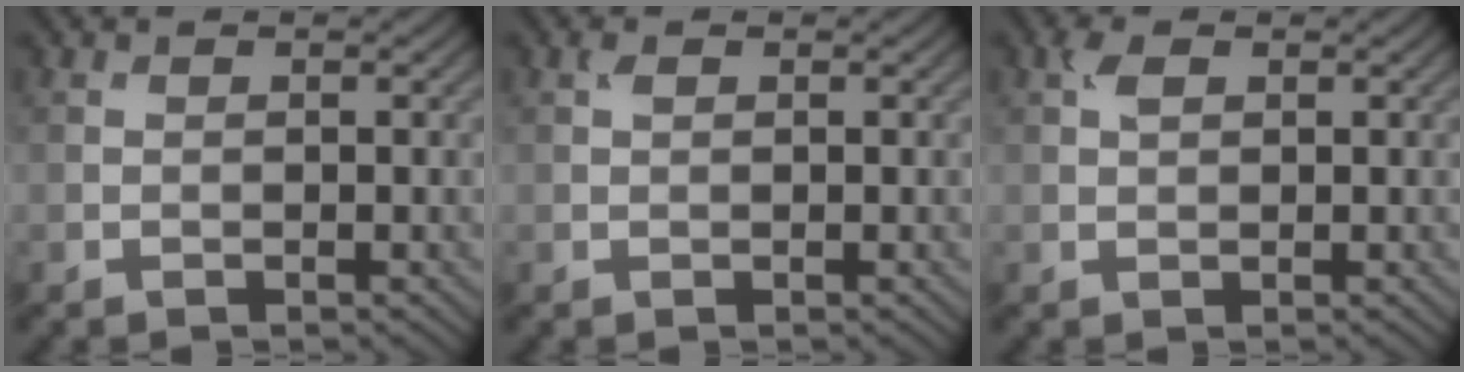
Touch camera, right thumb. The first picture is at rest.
{"total": 0.7, "force": [0.4, 0.4, 0.5], "torque": [-0.013, 0.001, 0.007]}
{"total": 1.7, "force": [0.8, 1.0, 1.1], "torque": [-0.026, 0.005, 0.013]}